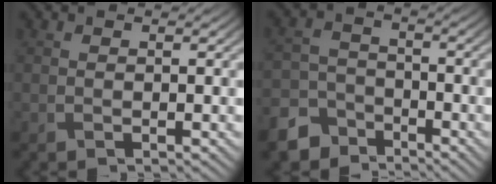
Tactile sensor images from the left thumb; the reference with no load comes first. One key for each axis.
{"total": 6.8, "fx": -5.3, "fy": 3.8, "fz": 1.9, "tx": -0.050, "ty": -0.010, "tz": -0.115}